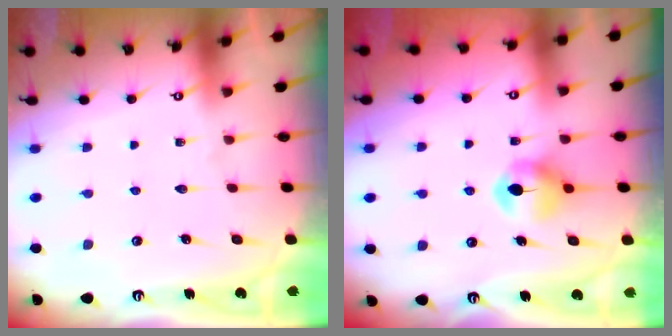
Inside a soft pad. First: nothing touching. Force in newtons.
{"total": 6.9, "press": 6.9, "slide": 0.3}